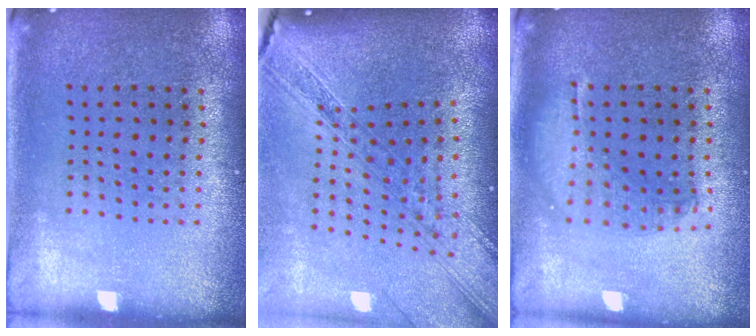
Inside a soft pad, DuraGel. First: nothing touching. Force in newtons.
{"total": 2.7, "press": 2.1, "slide": 1.6}
{"total": 1.5, "press": 1.4, "slide": 0.7}